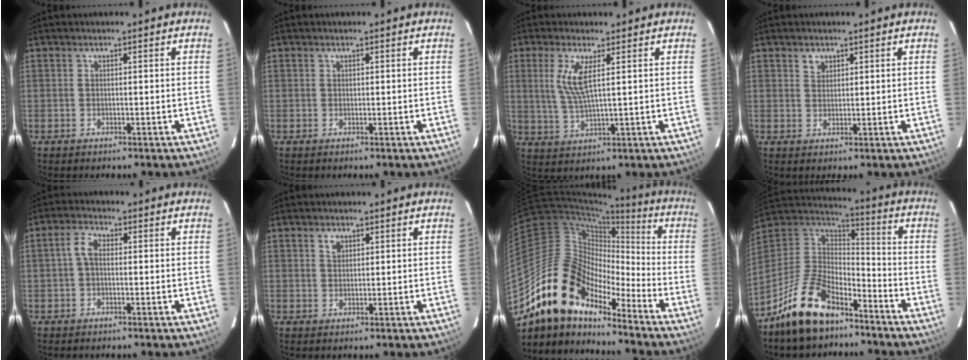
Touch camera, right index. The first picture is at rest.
{"total": 0.0}
{"total": 6.4, "force": [1.9, 1.0, 6.0], "torque": [-0.132, -0.005, 0.041]}
{"total": 1.9, "force": [1.2, 1.4, 0.5], "torque": [-0.004, 0.005, 0.021]}
{"total": 2.9, "force": [-0.1, 1.8, 2.3], "torque": [-0.049, 0.011, -0.002]}
{"total": 1.7, "force": [0.9, 1.2, 0.8], "torque": [-0.013, 0.005, 0.016]}
{"total": 16.6, "force": [-13.0, 7.0, 7.4], "torque": [-0.136, 0.009, -0.253]}
{"total": 18.0, "force": [-12.5, 8.4, 9.8], "torque": [-0.221, 0.006, -0.222]}